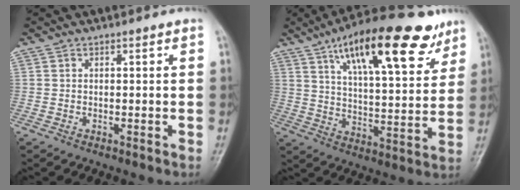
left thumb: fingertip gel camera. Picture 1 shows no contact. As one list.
[{"total": 22.3, "force": [12.9, 7.6, 16.6], "torque": [-0.231, -0.034, 0.204]}]